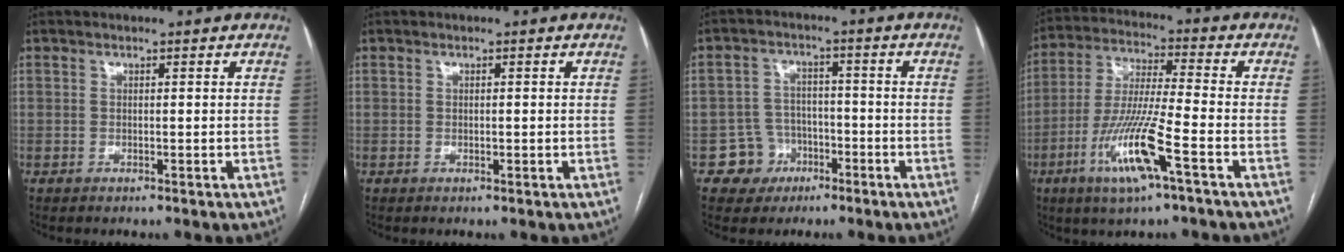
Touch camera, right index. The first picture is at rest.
{"total": 0.7, "force": [-0.1, 0.3, 0.7], "torque": [-0.012, -0.001, 0.001]}
{"total": 5.7, "force": [-2.6, 5.1, 0.2], "torque": [0.006, 0.017, -0.035]}
{"total": 12.9, "force": [-5.6, 0.4, 11.6], "torque": [-0.236, -0.015, -0.107]}